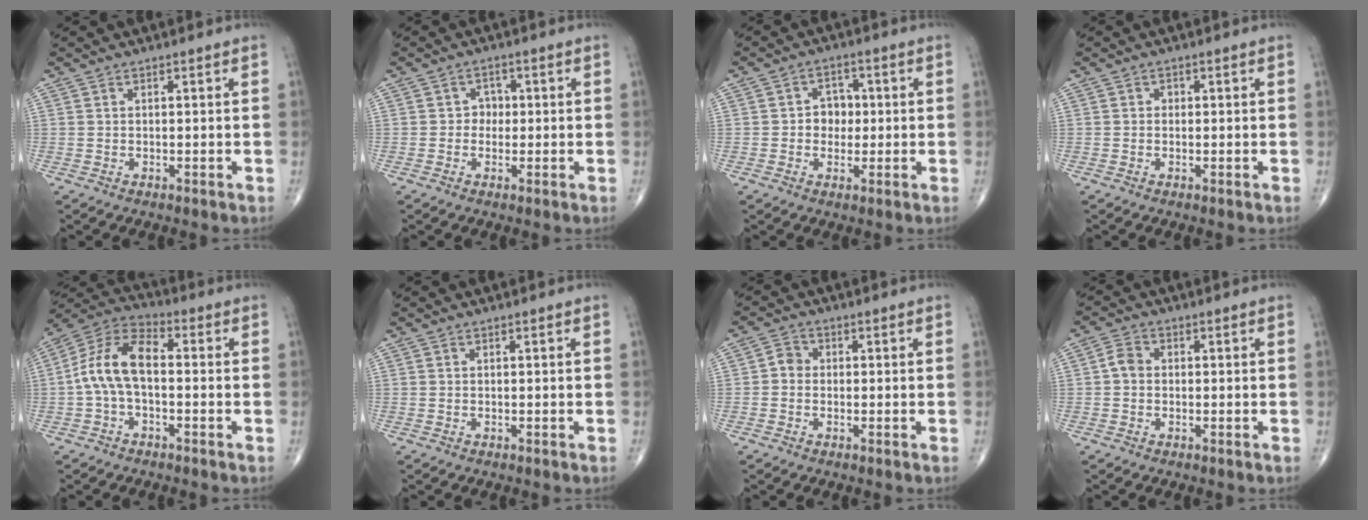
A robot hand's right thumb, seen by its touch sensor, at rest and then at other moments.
{"total": 2.5, "force": [-0.1, 2.3, 1.0], "torque": [0.005, 0.009, -0.010]}
{"total": 4.7, "force": [0.0, 4.0, 2.6], "torque": [-0.007, 0.009, -0.006]}
{"total": 0.7, "force": [0.0, 0.7, 0.3], "torque": [0.001, 0.002, -0.003]}
{"total": 10.7, "force": [-0.7, 5.7, 9.0], "torque": [-0.176, 0.036, -0.023]}
{"total": 0.0}
{"total": 2.5, "force": [-0.3, 2.2, 1.2], "torque": [-0.007, 0.006, -0.014]}
{"total": 2.7, "force": [-0.2, 2.2, 1.6], "torque": [-0.025, 0.009, -0.010]}